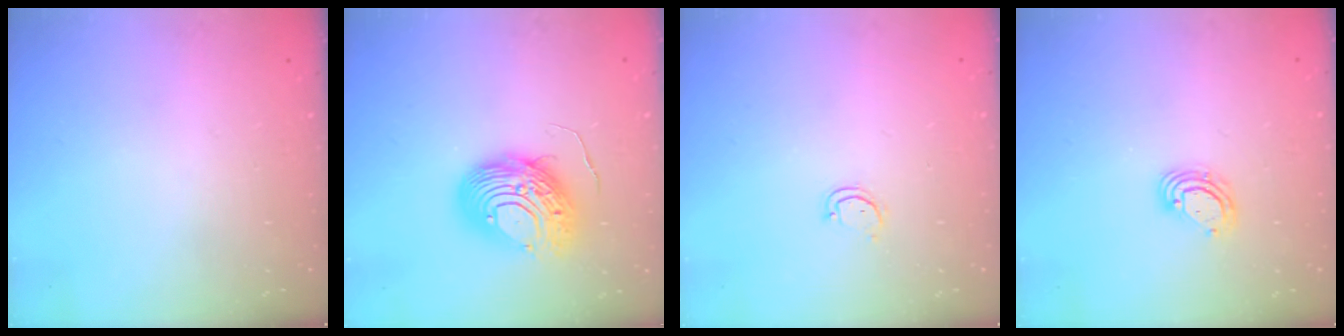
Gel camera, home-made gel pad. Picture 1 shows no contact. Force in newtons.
{"total": 12.5, "press": 12.4, "slide": 1.3}
{"total": 2.7, "press": 2.6, "slide": 0.3}
{"total": 4.9, "press": 4.8, "slide": 0.6}